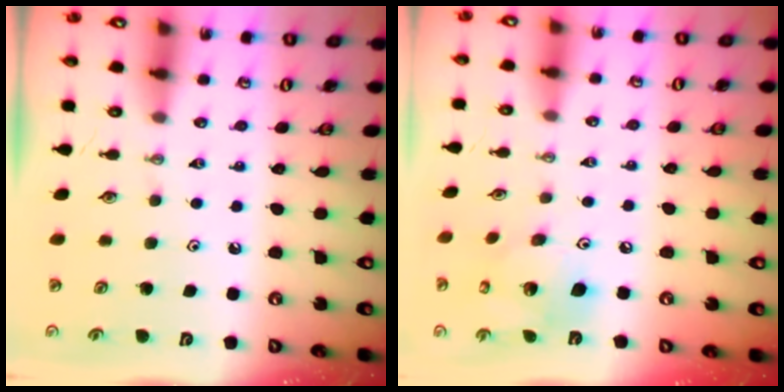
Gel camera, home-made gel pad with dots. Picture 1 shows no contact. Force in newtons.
{"total": 14.3, "press": 14.1, "slide": 2.5}